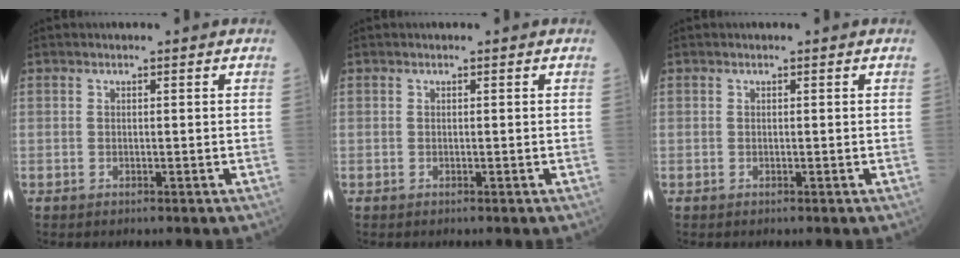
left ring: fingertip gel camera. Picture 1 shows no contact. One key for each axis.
{"total": 0.0}
{"total": 0.0}